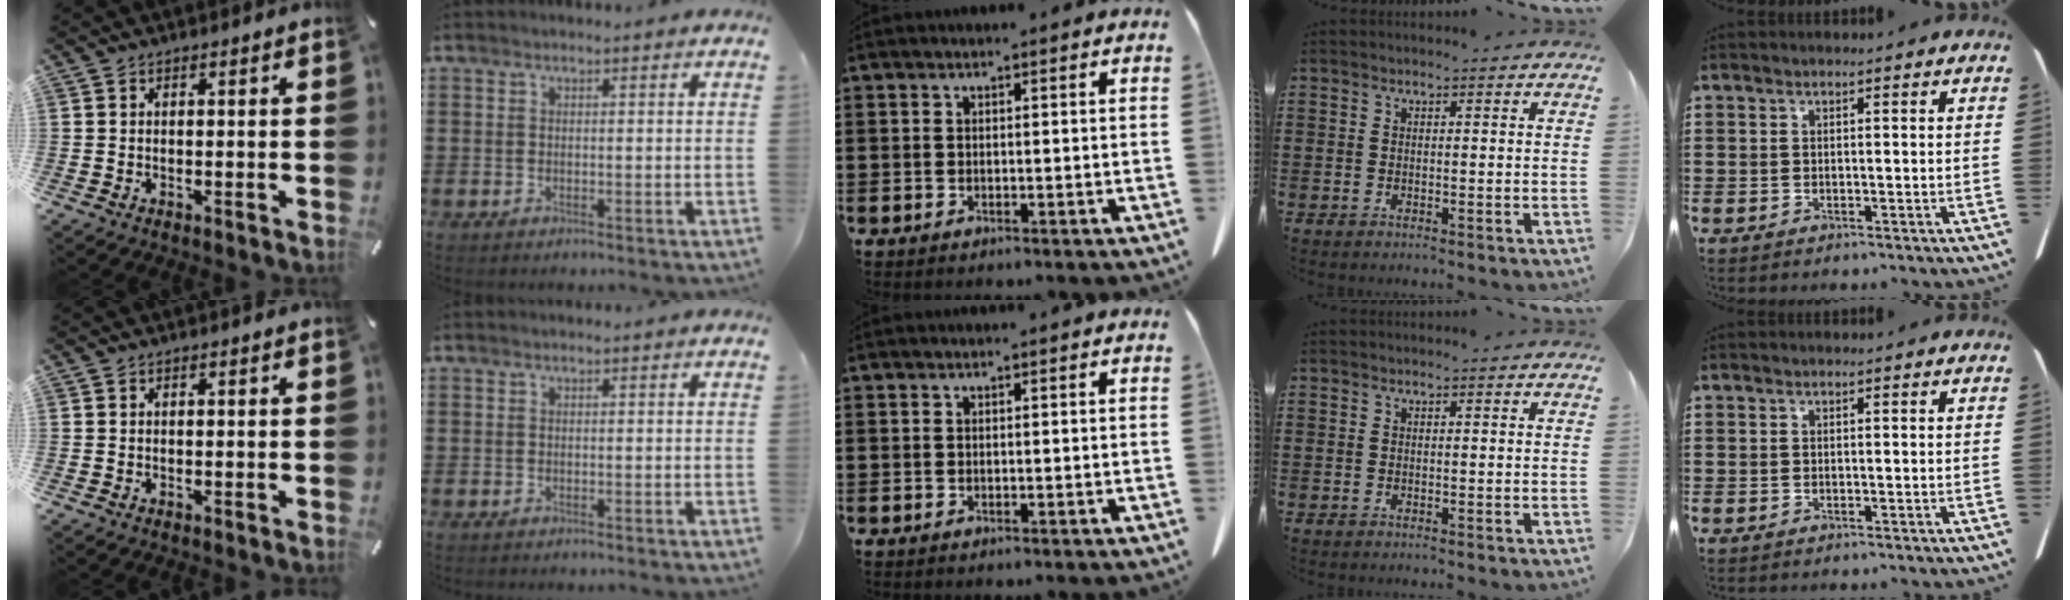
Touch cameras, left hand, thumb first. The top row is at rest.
{}